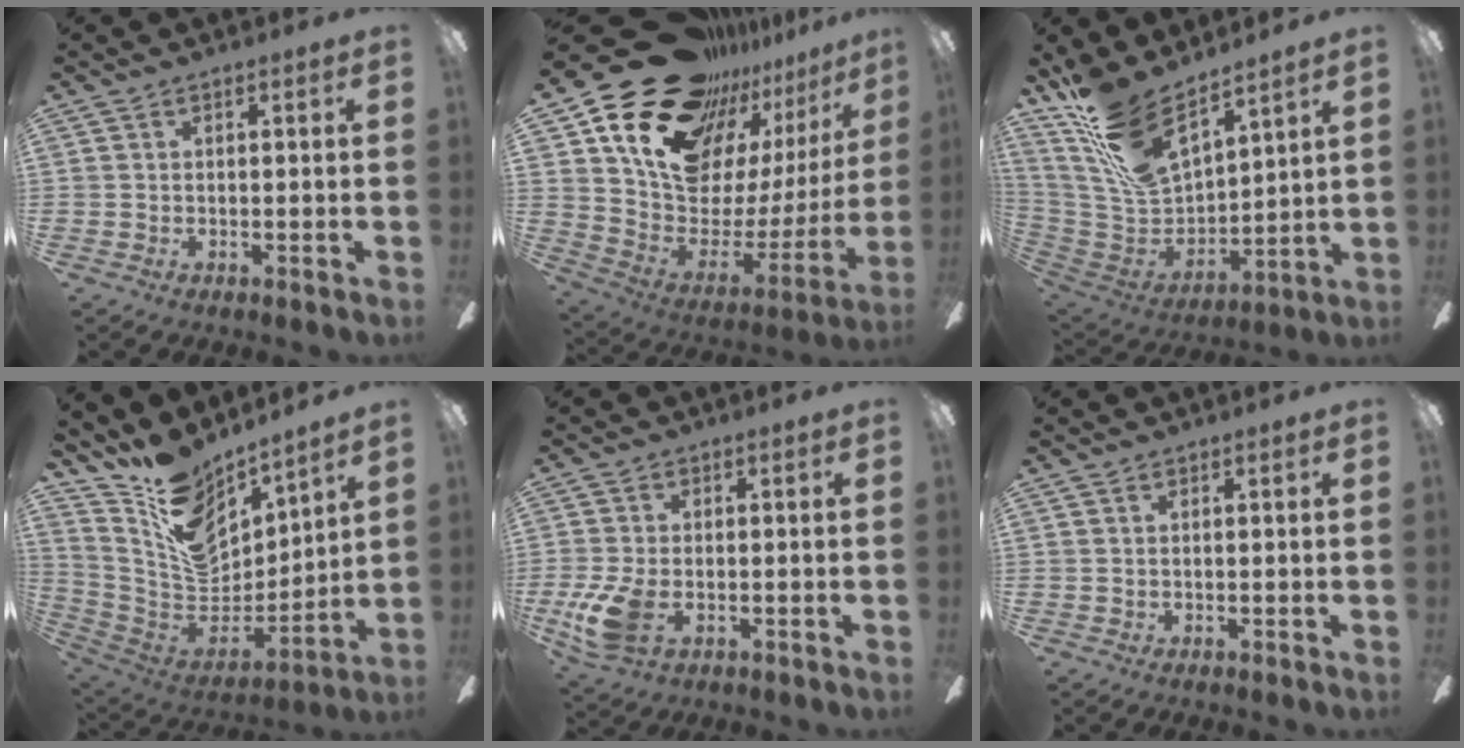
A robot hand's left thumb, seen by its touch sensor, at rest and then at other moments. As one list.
[{"total": 23.0, "force": [17.0, 12.5, 9.4], "torque": [-0.150, -0.115, 0.317]}, {"total": 17.6, "force": [13.3, 6.3, 9.6], "torque": [-0.214, -0.099, 0.242]}, {"total": 14.0, "force": [10.6, 7.1, 5.8], "torque": [-0.122, -0.091, 0.200]}, {"total": 9.8, "force": [-2.7, 5.9, 7.4], "torque": [-0.178, -0.007, -0.049]}, {"total": 0.0}]